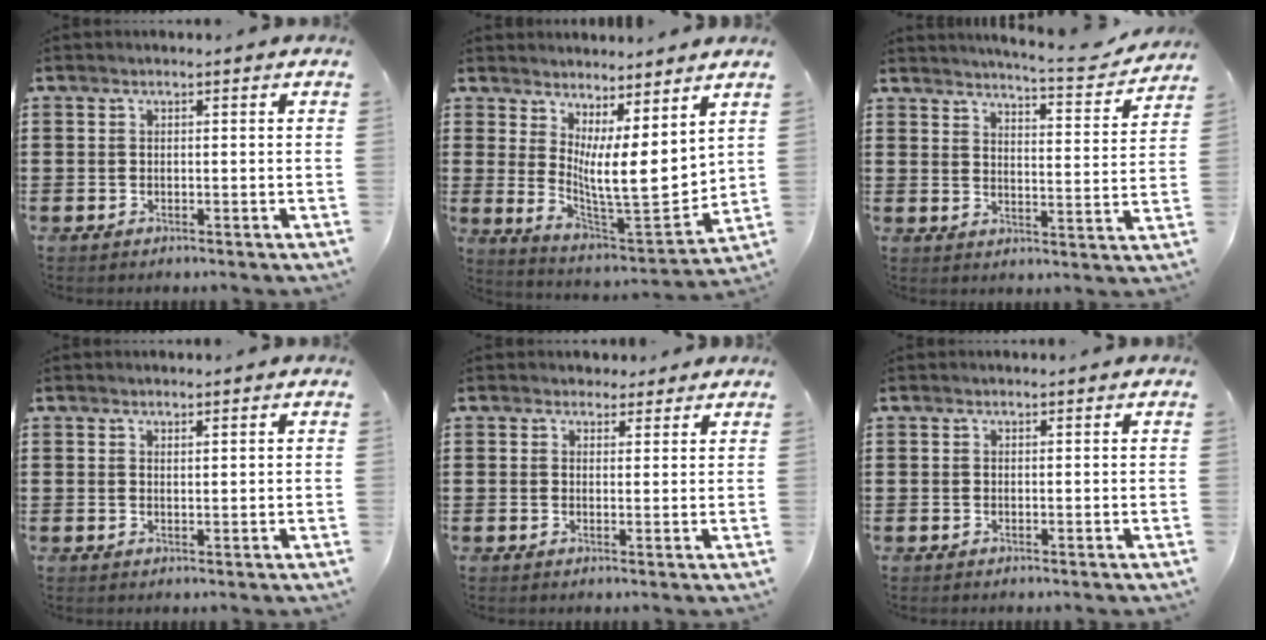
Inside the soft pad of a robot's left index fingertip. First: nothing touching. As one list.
[{"total": 8.5, "force": [3.5, 2.0, 7.4], "torque": [-0.126, -0.050, 0.062]}, {"total": 5.1, "force": [4.8, -0.4, 1.7], "torque": [-0.039, -0.040, 0.076]}, {"total": 1.0, "force": [0.8, 0.0, 0.4], "torque": [-0.010, -0.001, 0.017]}, {"total": 2.0, "force": [1.7, 1.1, 0.2], "torque": [-0.001, 0.006, 0.031]}, {"total": 0.0}]